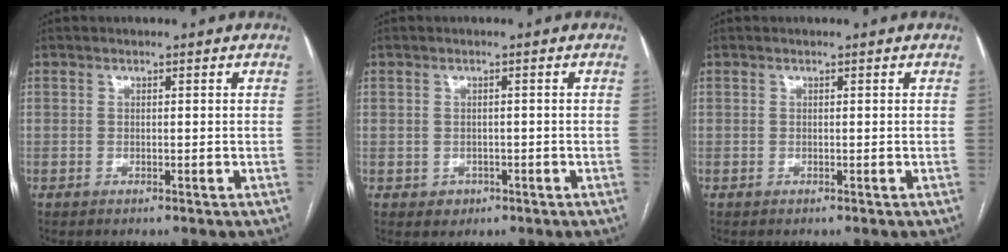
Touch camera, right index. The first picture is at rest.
{"total": 2.3, "force": [-0.8, 2.1, 0.3], "torque": [0.005, 0.007, -0.007]}
{"total": 0.0}